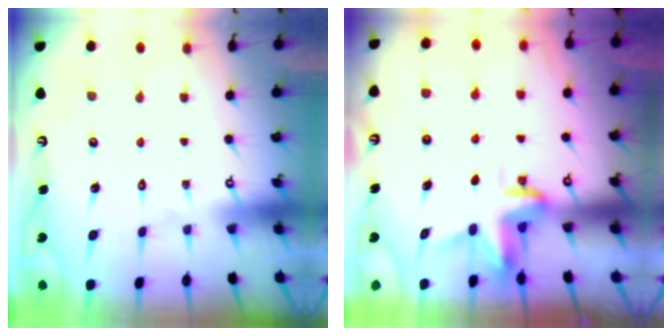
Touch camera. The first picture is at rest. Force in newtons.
{"total": 3.4, "press": 3.4, "slide": 0.2}